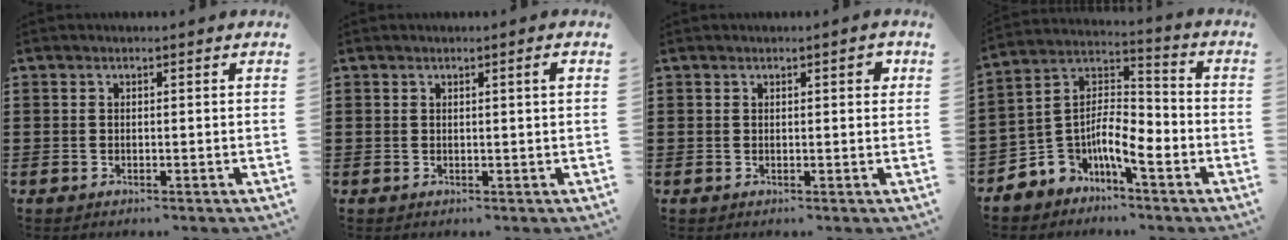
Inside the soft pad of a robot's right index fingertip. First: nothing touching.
{"total": 1.1, "force": [0.3, -0.2, 1.1], "torque": [-0.019, -0.001, 0.003]}
{"total": 1.2, "force": [0.3, 0.3, 1.1], "torque": [-0.013, 0.001, 0.001]}
{"total": 6.7, "force": [-3.4, 4.1, 4.2], "torque": [-0.101, -0.019, -0.070]}